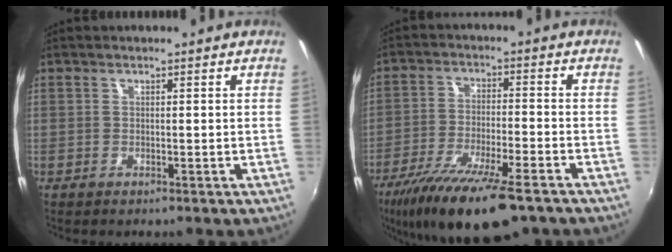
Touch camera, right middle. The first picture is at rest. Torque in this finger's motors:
{"motor_torque": [1.30, -0.84, 0.38, 0.10]}